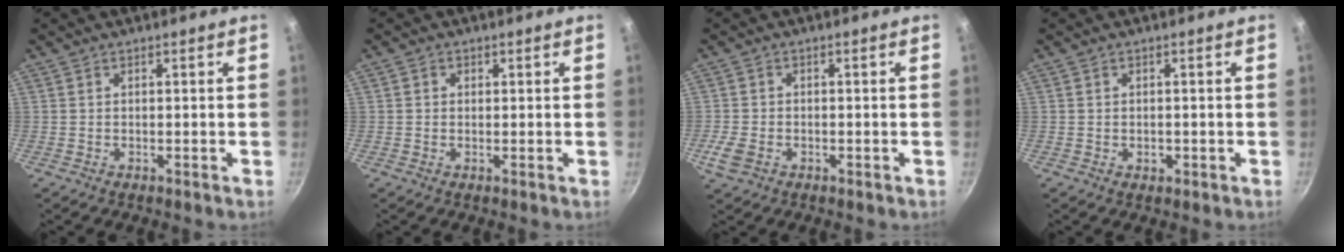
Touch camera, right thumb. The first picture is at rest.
{"total": 1.1, "force": [0.3, 1.0, 0.3], "torque": [0.000, -0.001, 0.002]}
{"total": 4.1, "force": [-1.6, 2.9, 2.4], "torque": [-0.052, 0.003, -0.029]}
{"total": 1.4, "force": [-0.3, 1.1, 0.8], "torque": [-0.010, 0.000, -0.004]}